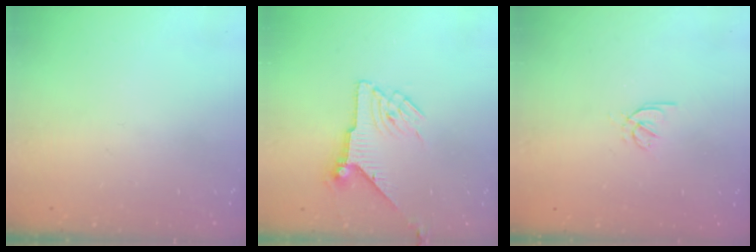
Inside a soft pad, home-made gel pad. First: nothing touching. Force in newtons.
{"total": 7.7, "press": 7.7, "slide": 0.2}
{"total": 2.4, "press": 2.4, "slide": 0.5}